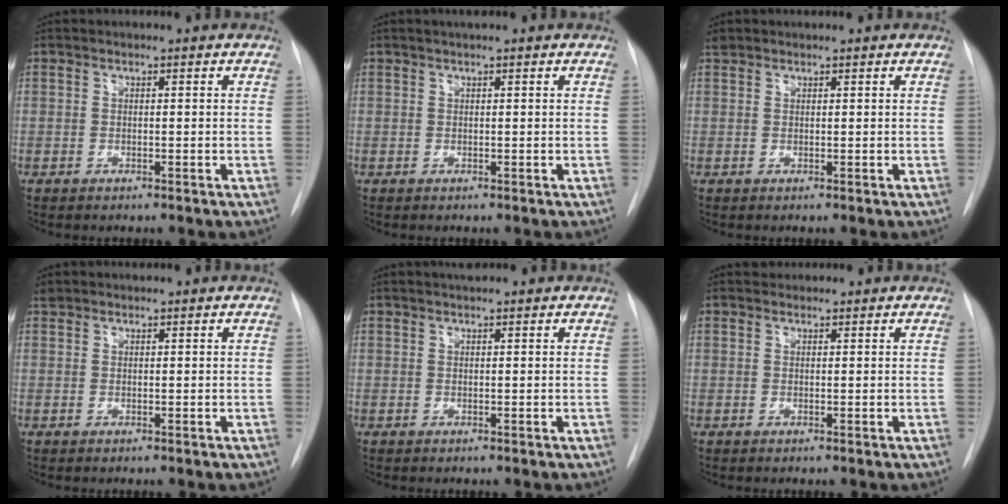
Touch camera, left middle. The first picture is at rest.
{"total": 1.0, "force": [0.8, -0.1, 0.7], "torque": [-0.011, 0.008, 0.014]}
{"total": 0.9, "force": [0.9, 0.3, 0.0], "torque": [-0.008, 0.015, 0.020]}
{"total": 1.1, "force": [1.1, 0.4, -0.1], "torque": [-0.006, 0.015, 0.022]}
{"total": 1.4, "force": [1.3, 0.1, 0.6], "torque": [-0.010, 0.009, 0.023]}
{"total": 1.2, "force": [1.2, 0.5, -0.1], "torque": [-0.001, 0.014, 0.020]}